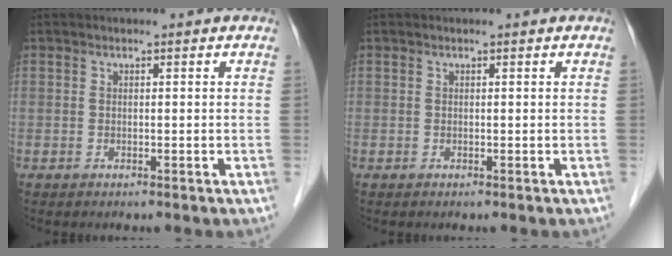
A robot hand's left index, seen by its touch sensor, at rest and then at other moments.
{"total": 0.0}